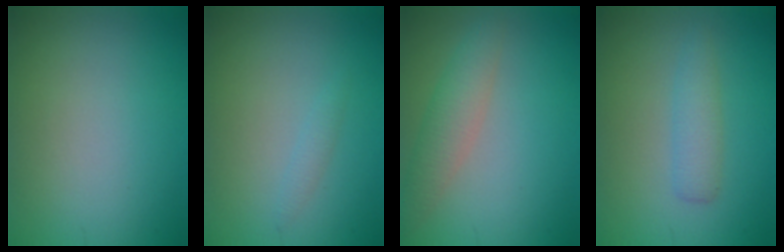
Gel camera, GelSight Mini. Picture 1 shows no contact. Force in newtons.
{"total": 0.8, "press": 0.8, "slide": 0.1}
{"total": 3.1, "press": 3.1, "slide": 0.2}
{"total": 2.1, "press": 2.1, "slide": 0.1}